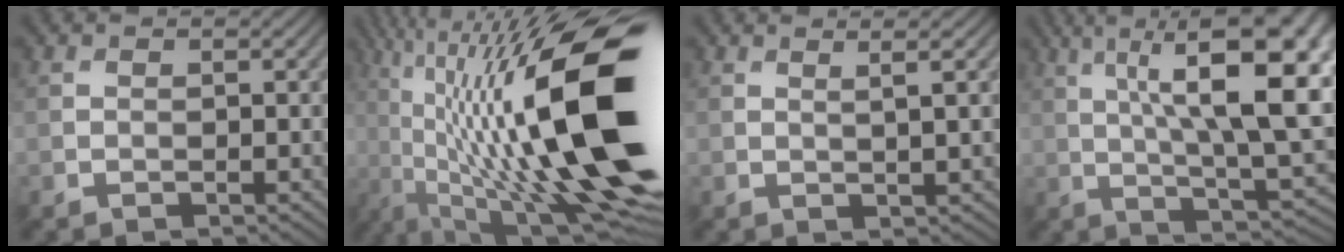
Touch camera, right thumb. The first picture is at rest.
{"total": 20.6, "force": [-0.8, 6.0, 19.7], "torque": [-0.317, 0.014, -0.007]}
{"total": 3.8, "force": [1.4, 0.6, 3.5], "torque": [-0.054, 0.015, 0.026]}
{"total": 17.0, "force": [4.3, 5.6, 15.5], "torque": [-0.221, 0.026, 0.071]}